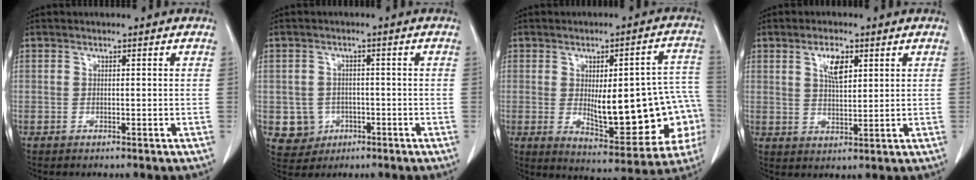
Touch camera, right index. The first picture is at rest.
{"total": 4.7, "force": [-1.2, 4.5, 0.5], "torque": [-0.002, 0.010, -0.009]}
{"total": 20.5, "force": [-2.2, 6.4, 19.4], "torque": [-0.189, 0.029, 0.003]}
{"total": 4.7, "force": [2.1, 1.6, 3.9], "torque": [-0.074, 0.001, 0.041]}